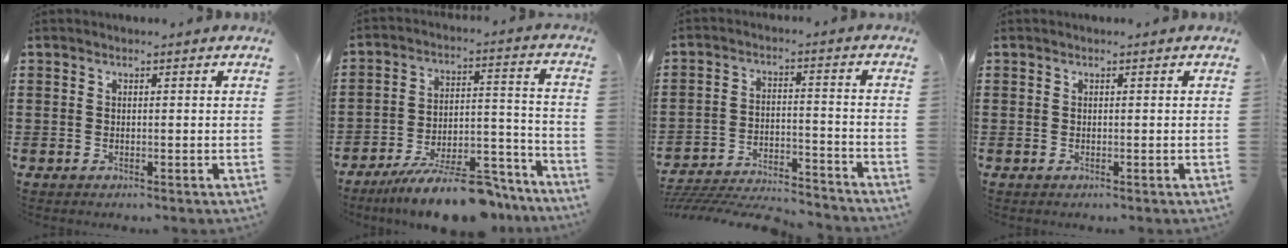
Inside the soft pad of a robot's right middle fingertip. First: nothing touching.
{"total": 12.7, "force": [-10.7, 2.0, 6.5], "torque": [-0.086, 0.043, -0.188]}
{"total": 6.3, "force": [-6.1, 0.6, 1.5], "torque": [-0.035, 0.002, -0.123]}
{"total": 0.0}